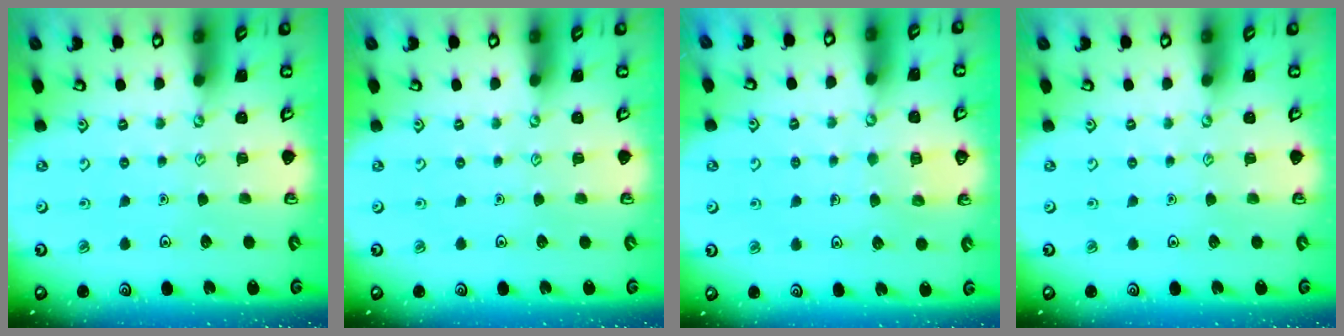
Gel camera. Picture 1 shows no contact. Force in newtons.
{"total": 0.0}
{"total": 4.8, "press": 4.8, "slide": 0.4}
{"total": 0.0}